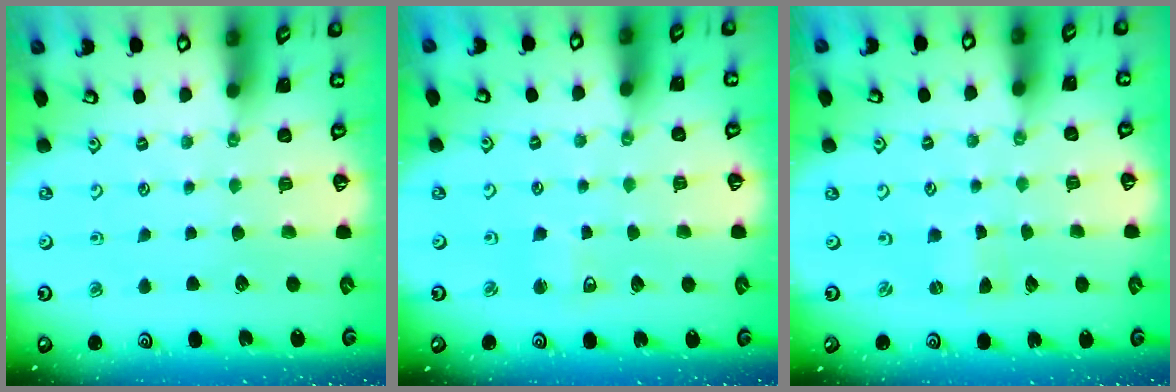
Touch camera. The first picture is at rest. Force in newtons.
{"total": 3.5, "press": 3.4, "slide": 0.6}
{"total": 0.0}